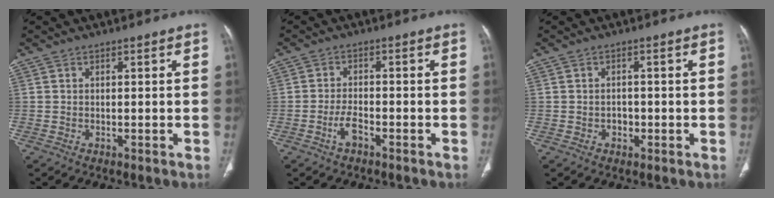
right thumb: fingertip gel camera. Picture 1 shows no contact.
{"total": 3.1, "force": [-1.8, 1.2, 2.1], "torque": [-0.042, 0.016, -0.037]}
{"total": 2.0, "force": [-0.6, 1.7, 0.9], "torque": [-0.003, 0.006, -0.009]}